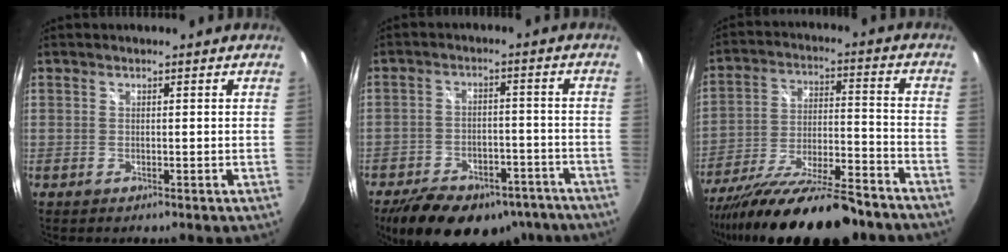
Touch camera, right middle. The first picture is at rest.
{"total": 21.0, "force": [-15.6, 10.1, 9.8], "torque": [-0.202, -0.002, -0.205]}
{"total": 23.7, "force": [-19.3, 4.7, 13.1], "torque": [-0.237, -0.053, -0.297]}